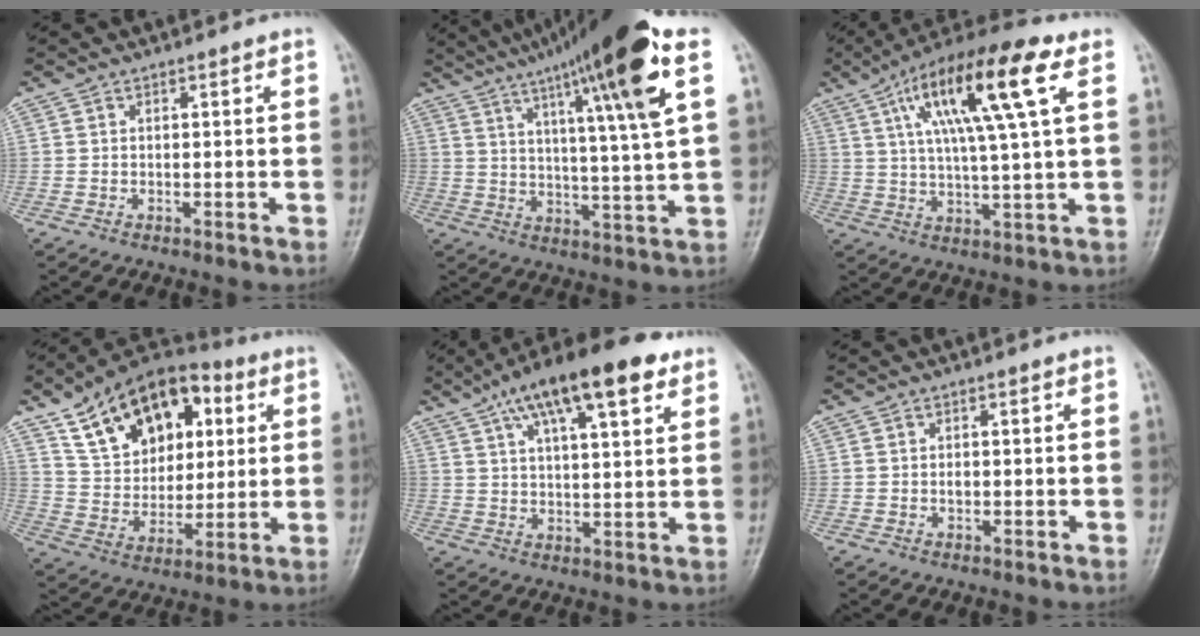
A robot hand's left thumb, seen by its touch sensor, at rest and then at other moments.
{"total": 21.0, "force": [10.5, 1.7, 18.1], "torque": [-0.279, -0.017, 0.163]}
{"total": 17.6, "force": [6.6, 3.3, 16.0], "torque": [-0.284, 0.005, 0.105]}
{"total": 21.2, "force": [8.7, 13.7, 13.5], "torque": [-0.169, -0.005, 0.149]}
{"total": 17.7, "force": [10.1, 5.8, 13.3], "torque": [-0.200, -0.010, 0.162]}
{"total": 0.9, "force": [0.1, 0.6, 0.6], "torque": [-0.008, 0.001, 0.000]}